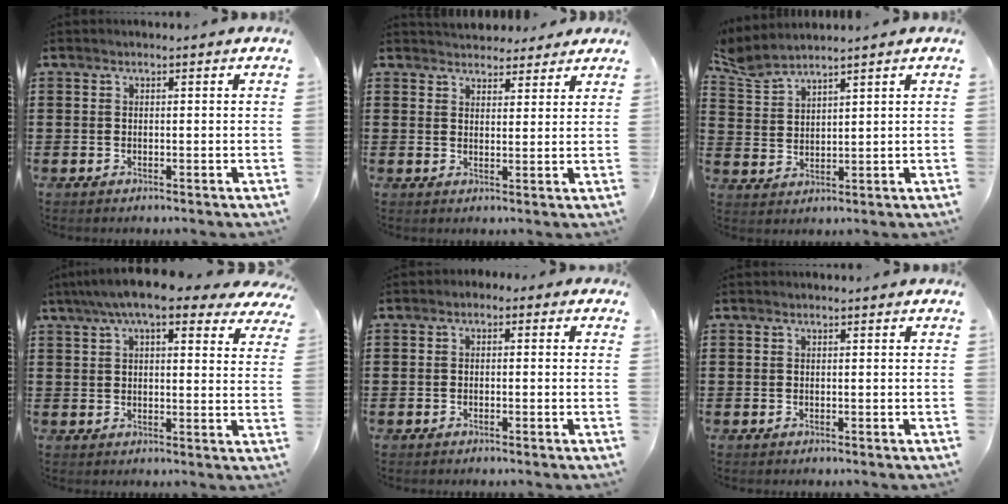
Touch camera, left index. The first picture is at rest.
{"total": 3.5, "force": [3.2, 1.4, -0.1], "torque": [-0.003, -0.008, 0.060]}
{"total": 3.6, "force": [3.4, 0.5, 0.9], "torque": [-0.031, -0.014, 0.062]}
{"total": 8.2, "force": [6.1, 1.8, 5.1], "torque": [-0.100, -0.009, 0.107]}
{"total": 1.3, "force": [-1.0, 0.8, 0.3], "torque": [-0.009, 0.006, -0.024]}
{"total": 0.0}